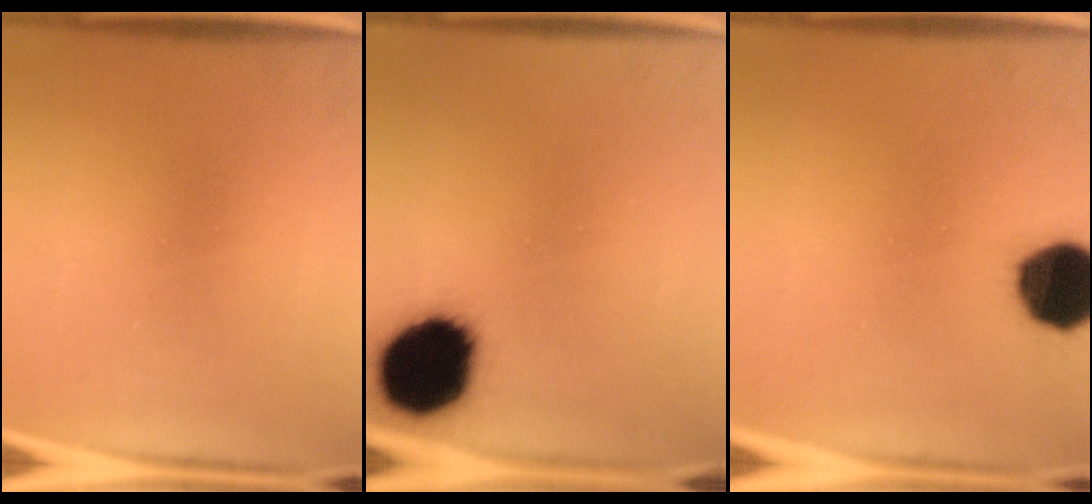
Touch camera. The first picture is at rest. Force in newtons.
{"total": 18.7}
{"total": 12.7}